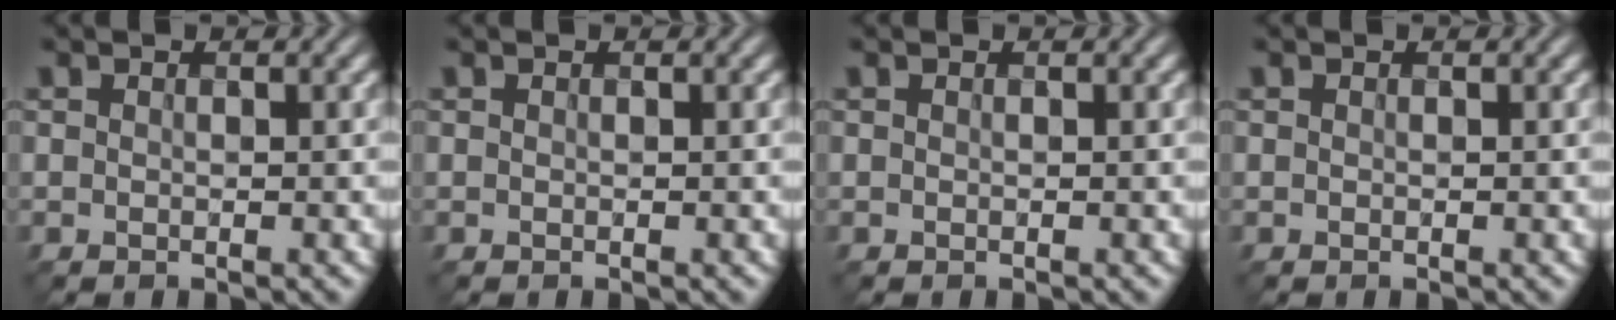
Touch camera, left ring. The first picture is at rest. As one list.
[{"total": 0.0}, {"total": 0.0}, {"total": 0.0}]